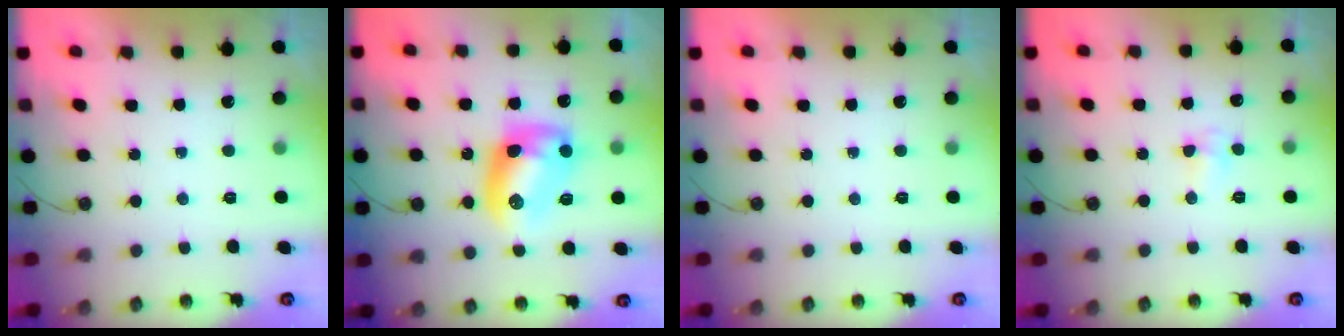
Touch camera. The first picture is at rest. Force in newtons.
{"total": 12.2, "press": 12.2, "slide": 0.7}
{"total": 0.0}
{"total": 4.9, "press": 4.4, "slide": 2.2}